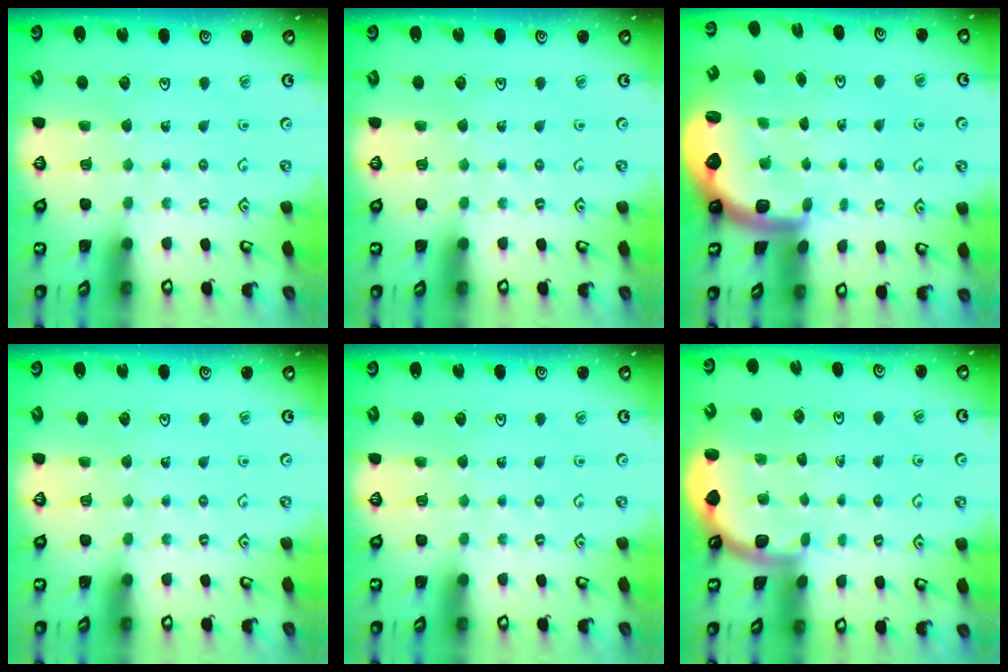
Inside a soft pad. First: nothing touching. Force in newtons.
{"total": 0.0}
{"total": 2.8, "press": 2.4, "slide": 1.4}
{"total": 0.0}
{"total": 0.0}
{"total": 1.9, "press": 1.9, "slide": 0.0}